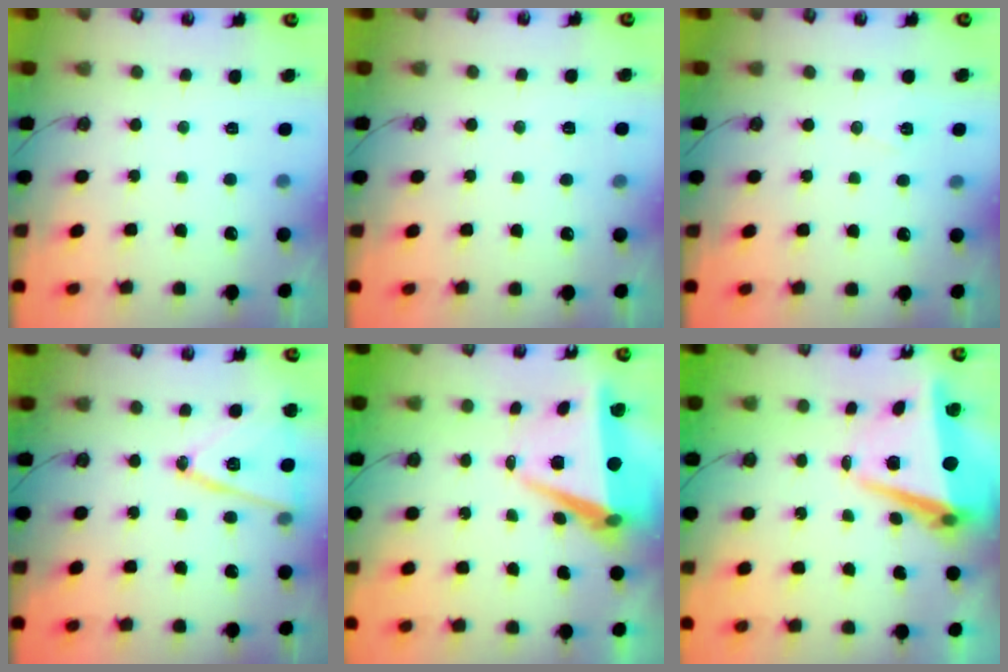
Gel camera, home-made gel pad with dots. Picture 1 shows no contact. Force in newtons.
{"total": 4.9, "press": 2.3, "slide": 4.4}
{"total": 6.4, "press": 4.5, "slide": 4.5}
{"total": 14.6, "press": 14.2, "slide": 3.3}
{"total": 7.9, "press": 6.8, "slide": 4.1}
{"total": 8.2, "press": 8.1, "slide": 1.4}